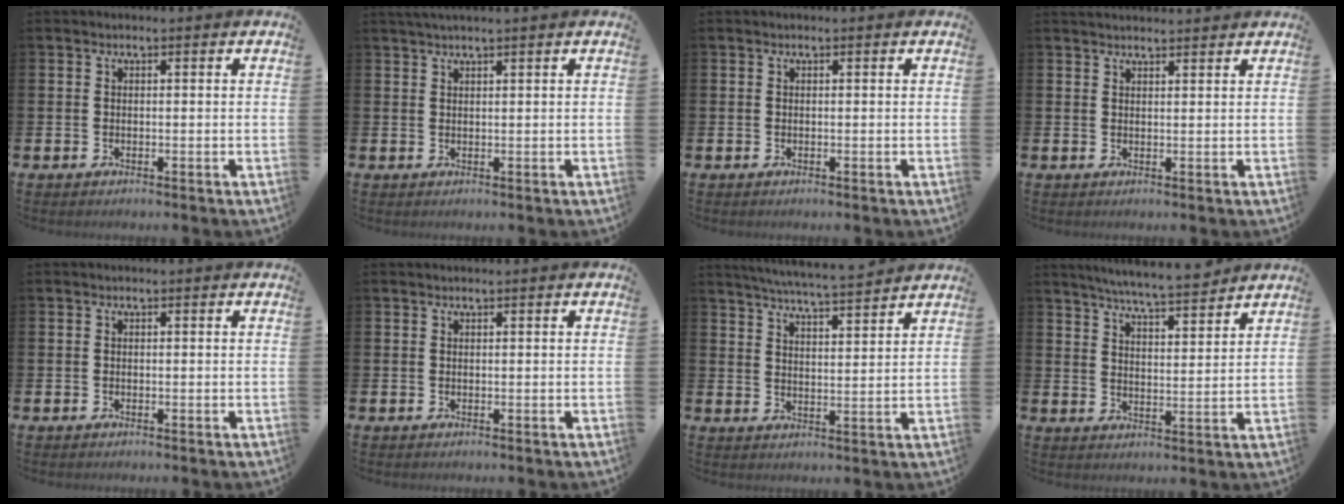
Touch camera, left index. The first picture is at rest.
{"total": 1.3, "force": [1.2, -0.3, 0.5], "torque": [-0.013, 0.002, 0.022]}
{"total": 0.0}
{"total": 2.0, "force": [2.0, 0.2, 0.1], "torque": [0.006, -0.011, 0.034]}
{"total": 0.0}
{"total": 0.0}
{"total": 5.8, "force": [5.6, -0.5, 1.1], "torque": [-0.033, -0.038, 0.097]}
{"total": 6.2, "force": [6.0, -0.2, 1.4], "torque": [-0.040, -0.040, 0.104]}